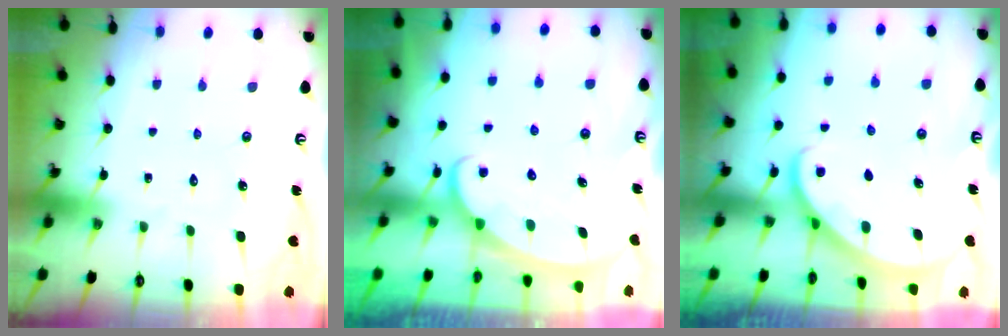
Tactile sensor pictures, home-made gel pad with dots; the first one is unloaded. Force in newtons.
{"total": 2.4, "press": 2.3, "slide": 0.4}
{"total": 2.3, "press": 2.3, "slide": 0.2}